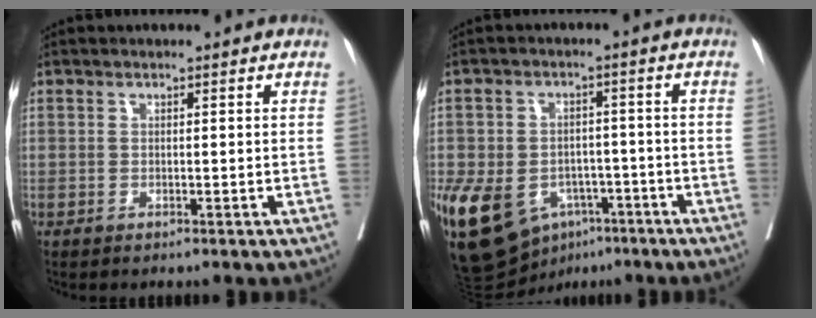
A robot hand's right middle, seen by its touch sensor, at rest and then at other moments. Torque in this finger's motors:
{"motor_torque": [1.27, -0.87, 1.05, 0.21]}